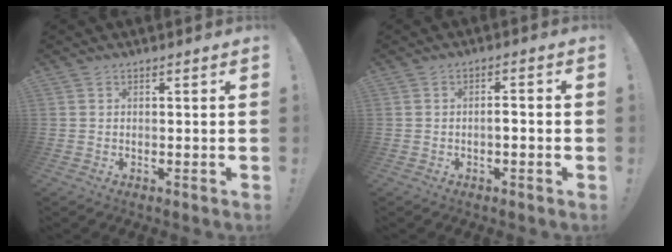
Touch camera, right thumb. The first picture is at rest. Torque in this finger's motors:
{"motor_torque": [0.09, -0.29, -0.10, 0.40, 0.07]}